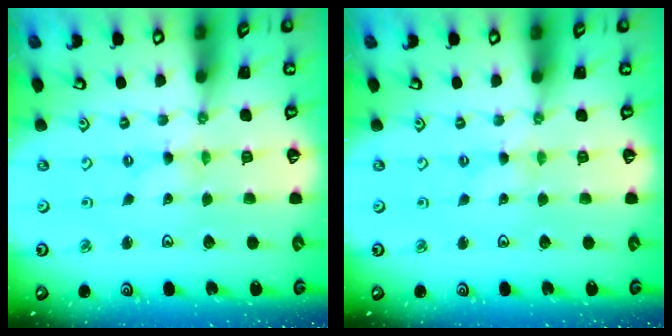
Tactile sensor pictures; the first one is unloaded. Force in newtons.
{"total": 1.2, "press": 1.1, "slide": 0.3}